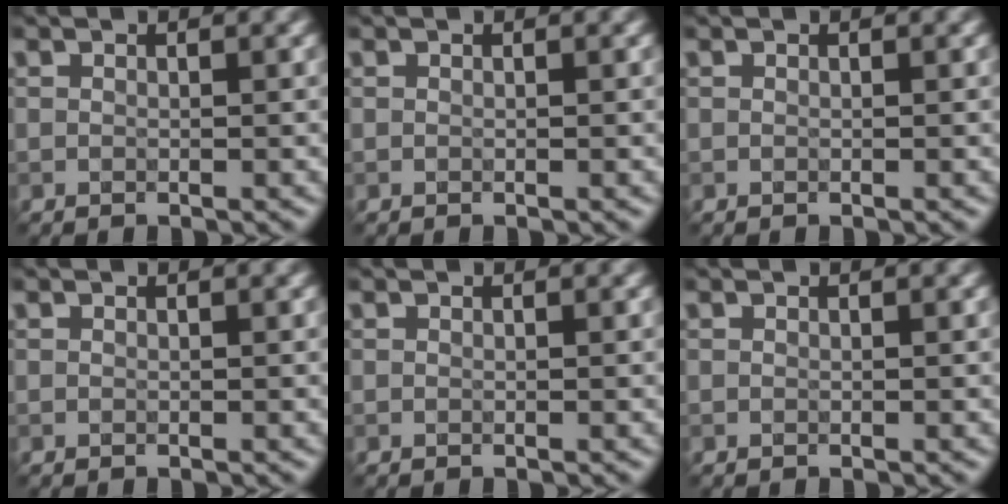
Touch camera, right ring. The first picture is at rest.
{"total": 0.0}
{"total": 0.0}
{"total": 0.0}
{"total": 0.0}
{"total": 0.0}